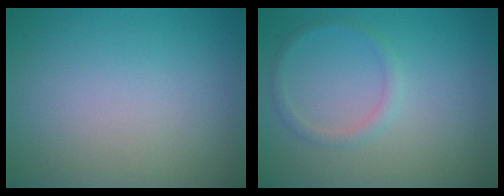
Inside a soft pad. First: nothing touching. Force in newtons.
{"total": 1.3, "press": 1.3, "slide": 0.1}